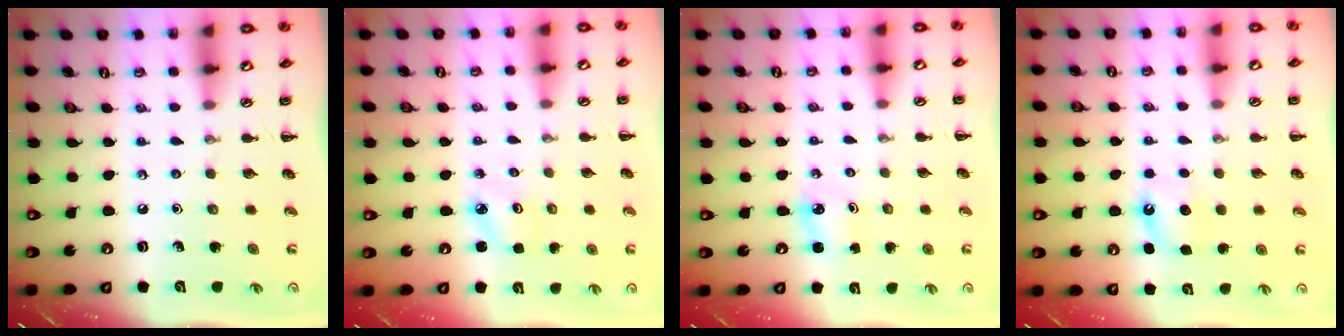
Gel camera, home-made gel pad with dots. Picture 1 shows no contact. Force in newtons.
{"total": 2.3, "press": 2.2, "slide": 0.6}
{"total": 2.2, "press": 2.1, "slide": 0.4}
{"total": 4.9, "press": 4.6, "slide": 1.6}